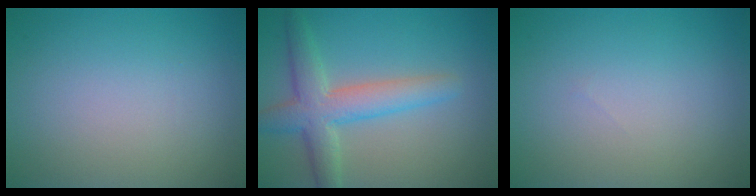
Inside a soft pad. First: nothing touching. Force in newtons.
{"total": 5.0, "press": 5.0, "slide": 0.3}
{"total": 0.0}